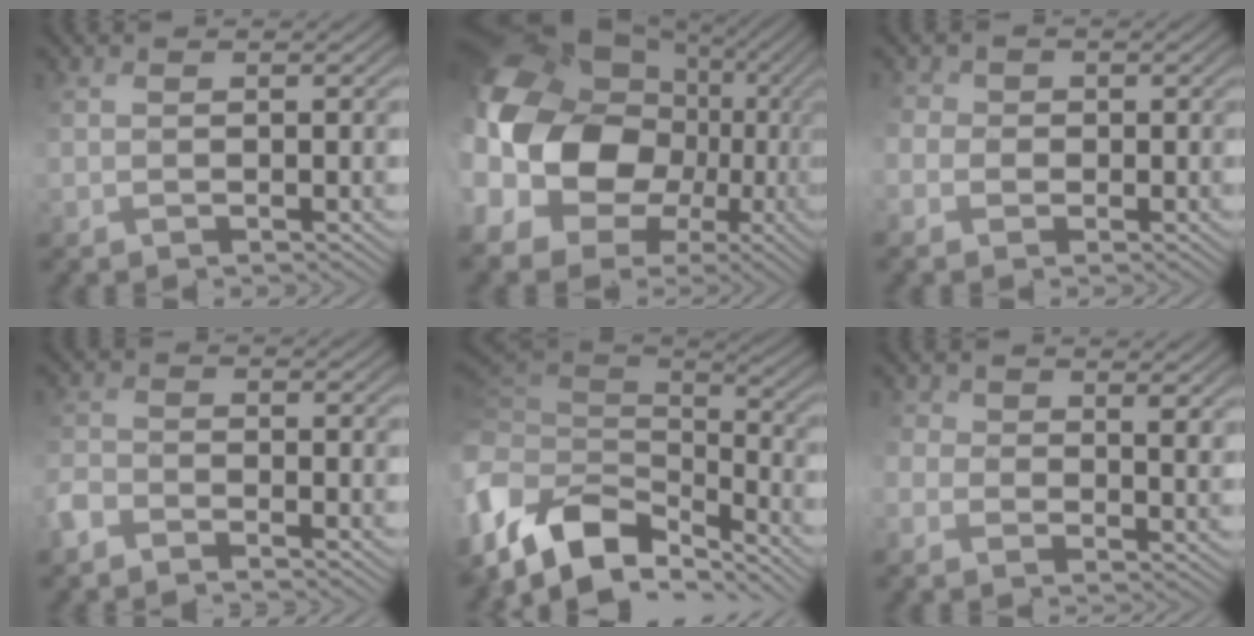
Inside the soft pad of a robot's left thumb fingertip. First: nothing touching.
{"total": 18.1, "force": [-2.1, 14.4, 10.8], "torque": [-0.278, -0.024, -0.043]}
{"total": 3.4, "force": [-0.8, 3.1, 1.2], "torque": [-0.041, -0.004, -0.021]}
{"total": 3.0, "force": [-2.6, 1.0, 1.0], "torque": [-0.027, -0.006, -0.068]}
{"total": 13.3, "force": [-4.9, 8.8, 8.7], "torque": [-0.230, -0.019, -0.075]}
{"total": 5.1, "force": [1.0, 3.7, 3.4], "torque": [-0.086, -0.013, 0.019]}